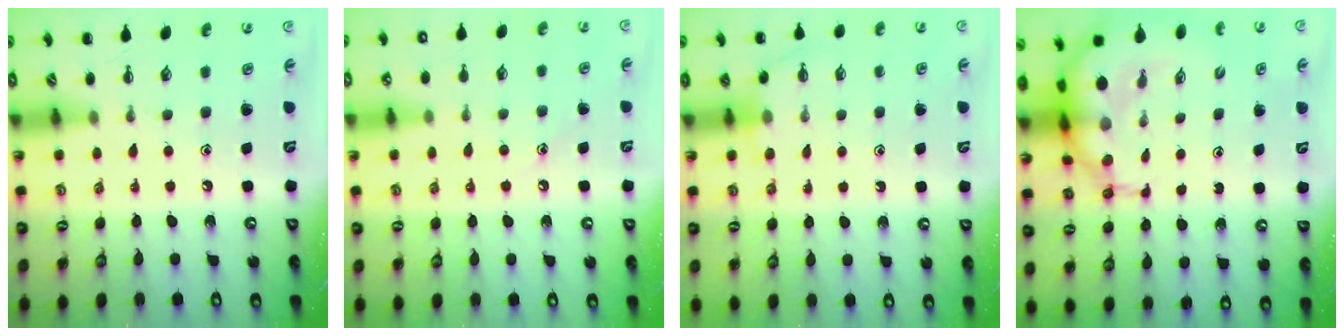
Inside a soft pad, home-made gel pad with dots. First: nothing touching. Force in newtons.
{"total": 7.8, "press": 7.6, "slide": 1.9}
{"total": 5.5, "press": 5.4, "slide": 1.3}
{"total": 9.3, "press": 8.9, "slide": 2.8}